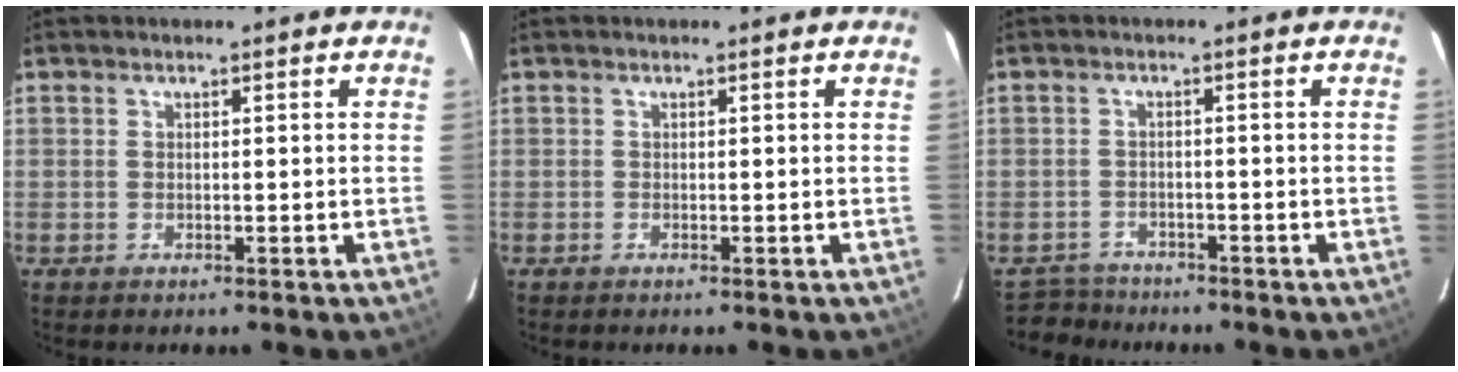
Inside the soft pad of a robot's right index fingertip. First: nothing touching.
{"total": 0.0}
{"total": 4.6, "force": [-4.1, 2.0, -0.3], "torque": [-0.006, 0.008, -0.074]}